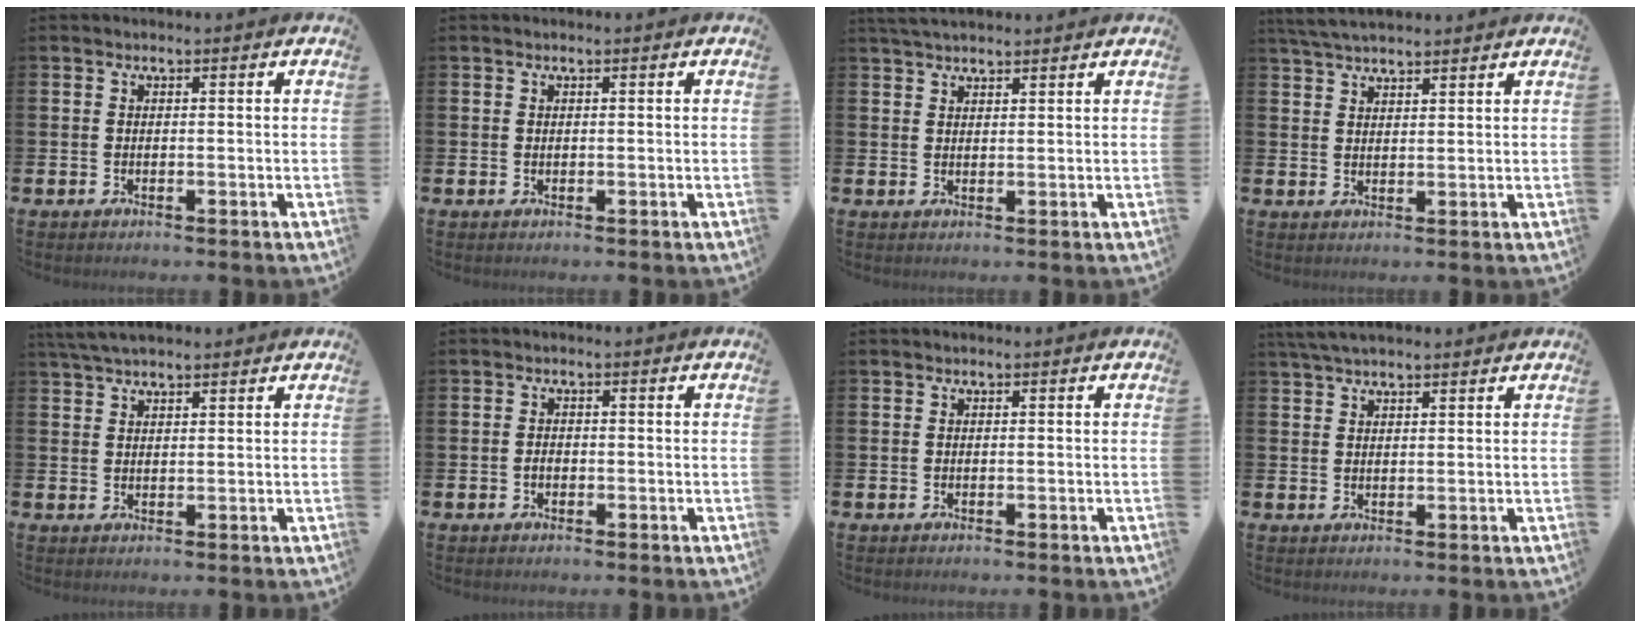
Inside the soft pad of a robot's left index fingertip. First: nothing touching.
{"total": 0.0}
{"total": 3.2, "force": [3.0, 0.7, 0.9], "torque": [-0.019, -0.007, 0.055]}
{"total": 4.3, "force": [4.0, 0.8, 1.3], "torque": [-0.037, -0.008, 0.077]}
{"total": 3.9, "force": [3.4, 1.0, 1.6], "torque": [-0.033, -0.006, 0.063]}
{"total": 0.9, "force": [-0.4, 0.6, 0.6], "torque": [-0.004, -0.002, -0.010]}
{"total": 0.0}
{"total": 3.8, "force": [3.3, 0.9, 1.6], "torque": [-0.033, -0.005, 0.060]}